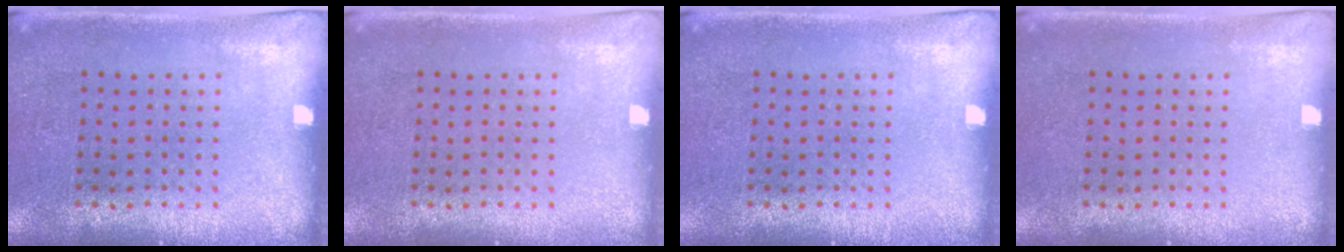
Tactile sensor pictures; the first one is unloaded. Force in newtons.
{"total": 0.0}
{"total": 0.0}
{"total": 0.0}